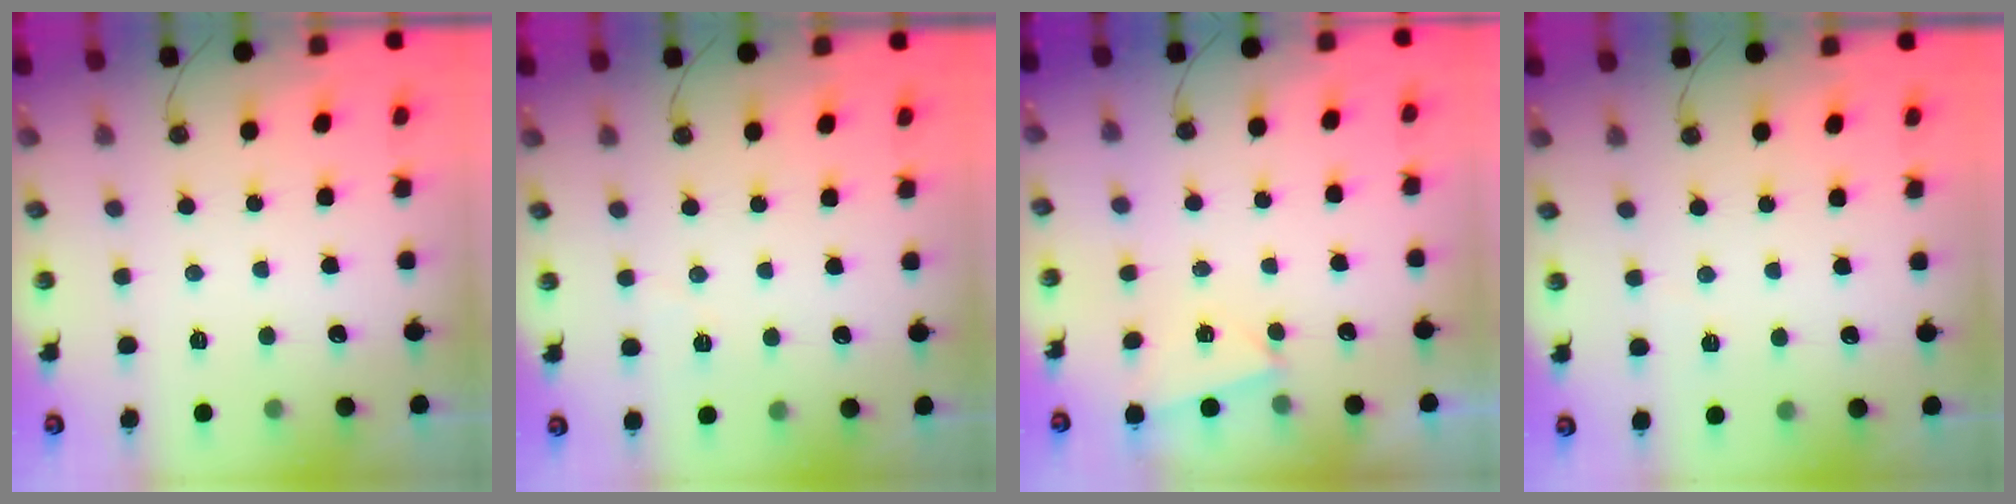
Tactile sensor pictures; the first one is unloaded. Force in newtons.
{"total": 3.6, "press": 3.5, "slide": 0.9}
{"total": 2.7, "press": 1.7, "slide": 2.1}
{"total": 2.9, "press": 1.5, "slide": 2.5}